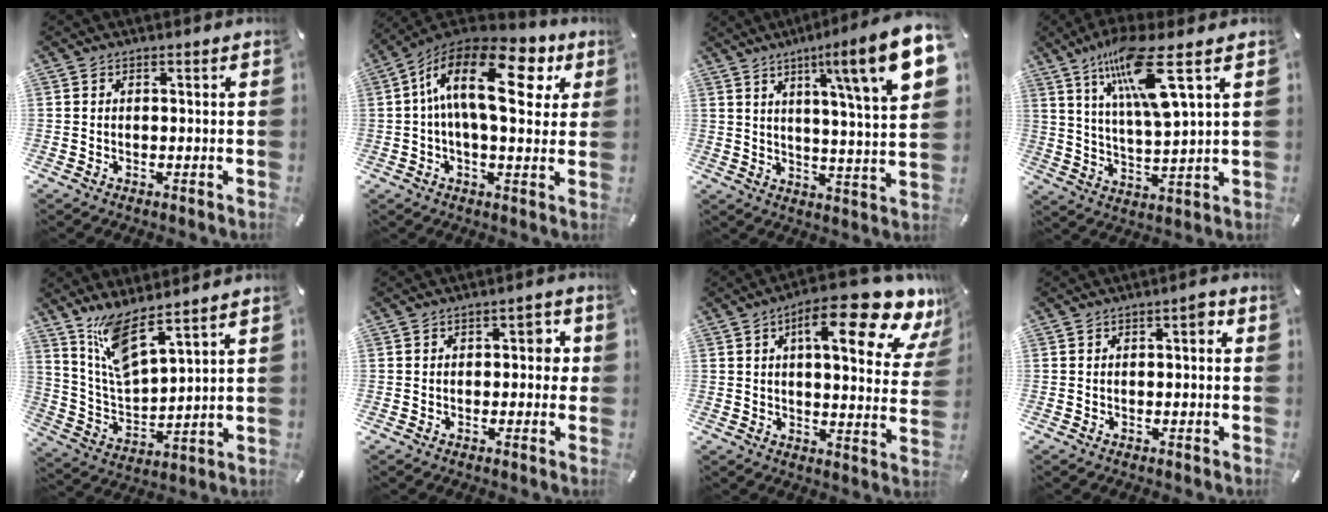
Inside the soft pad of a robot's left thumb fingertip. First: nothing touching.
{"total": 19.7, "force": [5.6, 9.2, 16.5], "torque": [-0.293, -0.020, 0.087]}
{"total": 15.7, "force": [7.7, 1.8, 13.5], "torque": [-0.202, -0.054, 0.100]}
{"total": 15.7, "force": [8.5, 2.8, 12.9], "torque": [-0.246, -0.027, 0.136]}
{"total": 10.2, "force": [8.3, 2.2, 5.6], "torque": [-0.127, -0.046, 0.152]}
{"total": 3.5, "force": [-0.1, 2.1, 2.8], "torque": [-0.032, 0.005, -0.011]}
{"total": 17.8, "force": [10.2, 4.8, 13.9], "torque": [-0.198, -0.061, 0.152]}
{"total": 2.5, "force": [0.3, 1.0, 2.3], "torque": [-0.031, 0.004, -0.002]}